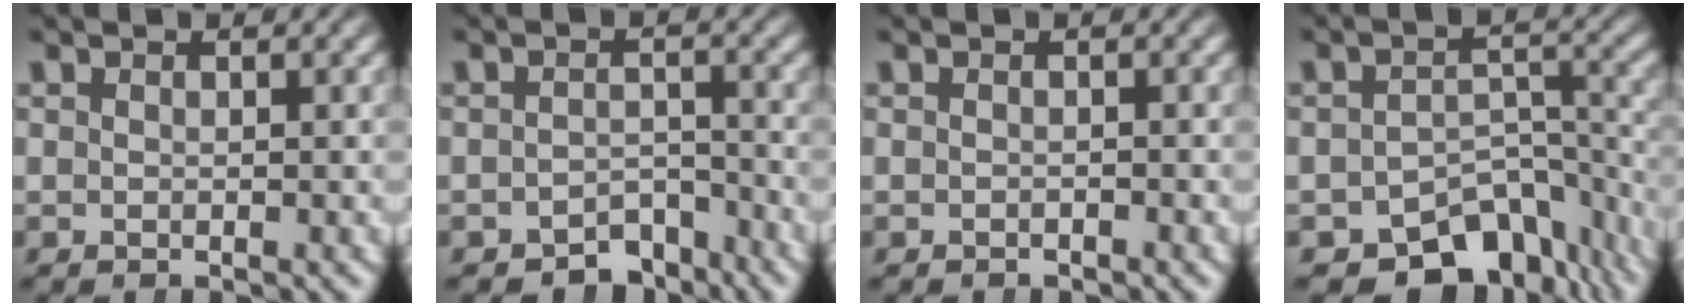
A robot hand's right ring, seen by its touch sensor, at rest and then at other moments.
{"total": 4.9, "force": [-4.4, 1.8, 1.0], "torque": [0.017, -0.009, -0.073]}
{"total": 0.8, "force": [-0.8, -0.1, -0.4], "torque": [0.009, -0.005, -0.009]}
{"total": 11.8, "force": [-8.8, 5.8, 5.3], "torque": [-0.056, -0.023, -0.123]}